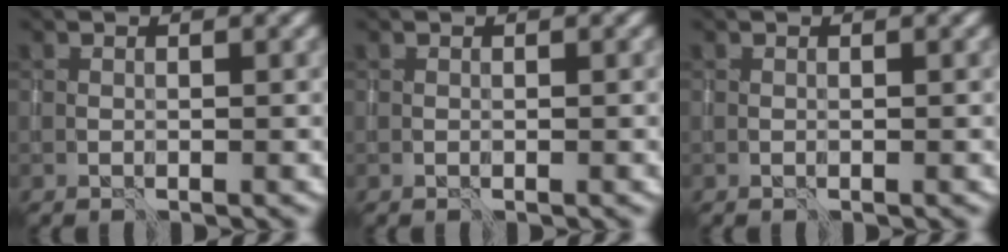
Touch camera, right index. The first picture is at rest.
{"total": 0.0}
{"total": 0.0}